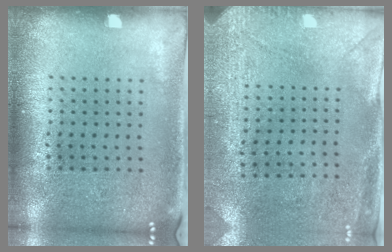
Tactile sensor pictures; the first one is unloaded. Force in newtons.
{"total": 3.0, "press": 2.3, "slide": 1.9}